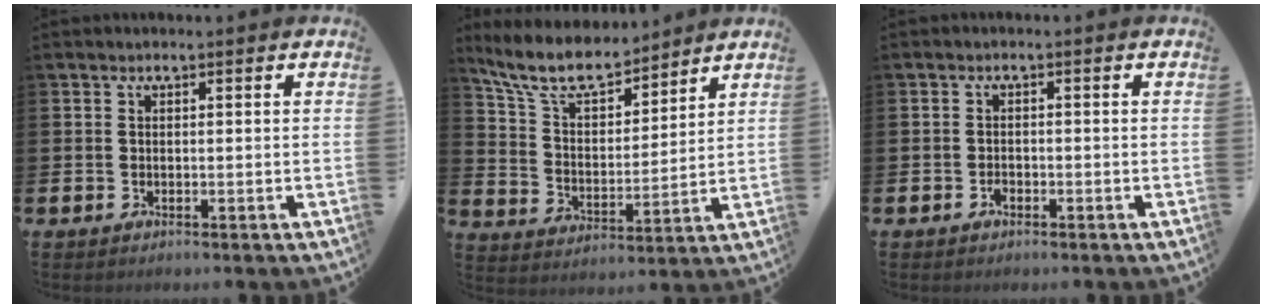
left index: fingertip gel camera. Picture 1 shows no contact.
{"total": 9.1, "force": [8.0, 2.8, 3.4], "torque": [-0.106, -0.041, 0.145]}
{"total": 1.1, "force": [-0.7, 0.7, 0.4], "torque": [-0.015, 0.002, -0.013]}